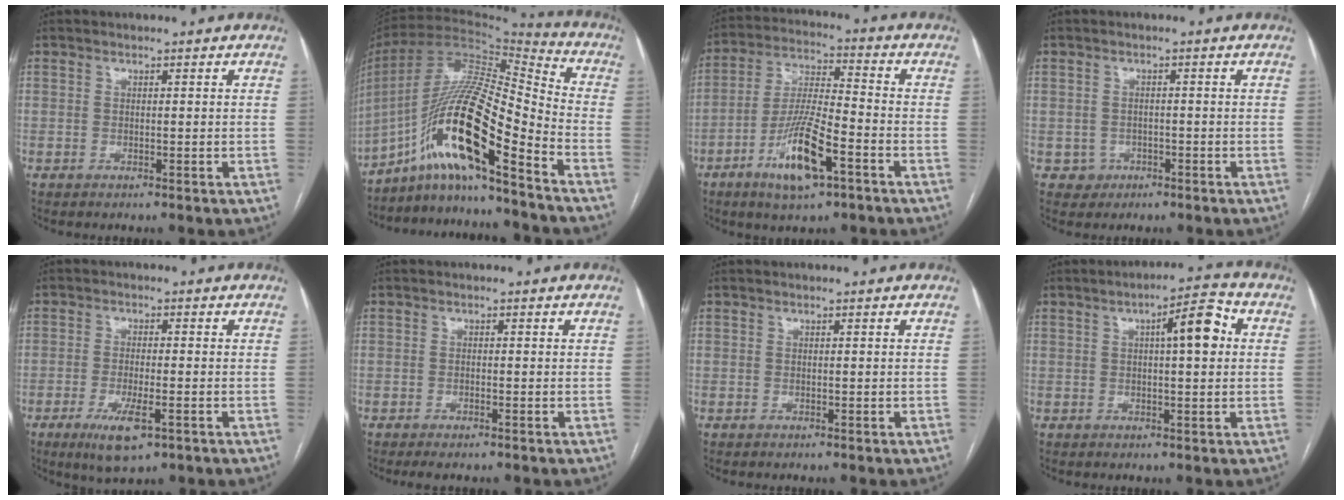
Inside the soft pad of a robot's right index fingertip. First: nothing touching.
{"total": 18.6, "force": [-10.9, 1.7, 14.9], "torque": [-0.295, 0.009, -0.199]}
{"total": 12.3, "force": [-6.0, 2.4, 10.4], "torque": [-0.207, -0.009, -0.108]}
{"total": 2.4, "force": [-1.0, 2.1, 0.0], "torque": [0.008, 0.011, -0.013]}
{"total": 6.4, "force": [-3.1, 1.6, 5.4], "torque": [-0.103, -0.013, -0.048]}
{"total": 1.8, "force": [-1.4, 0.3, 1.1], "torque": [-0.016, -0.004, -0.020]}
{"total": 0.0}
{"total": 7.1, "force": [1.5, 1.4, 6.8], "torque": [-0.100, 0.022, 0.018]}